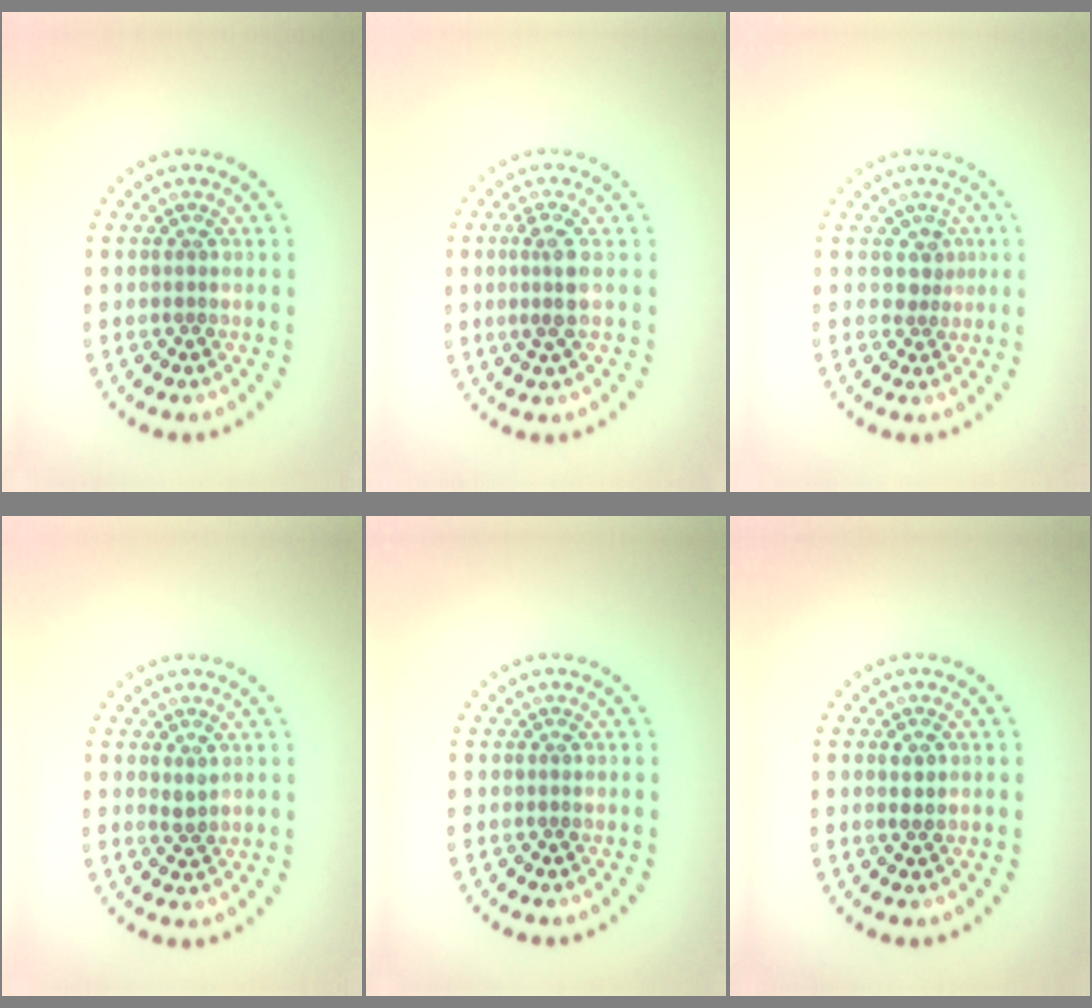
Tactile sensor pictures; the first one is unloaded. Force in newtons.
{"total": 2.2, "press": 1.8, "slide": 1.3}
{"total": 1.8, "press": 1.2, "slide": 1.3}
{"total": 0.9, "press": 0.9, "slide": 0.2}
{"total": 0.0}
{"total": 1.1, "press": 1.0, "slide": 0.2}